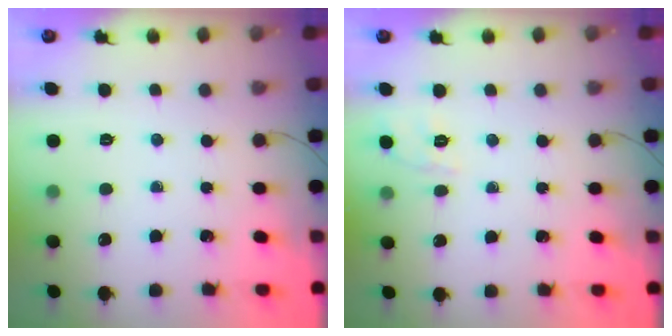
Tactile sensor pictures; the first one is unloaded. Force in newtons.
{"total": 2.0, "press": 0.6, "slide": 1.9}